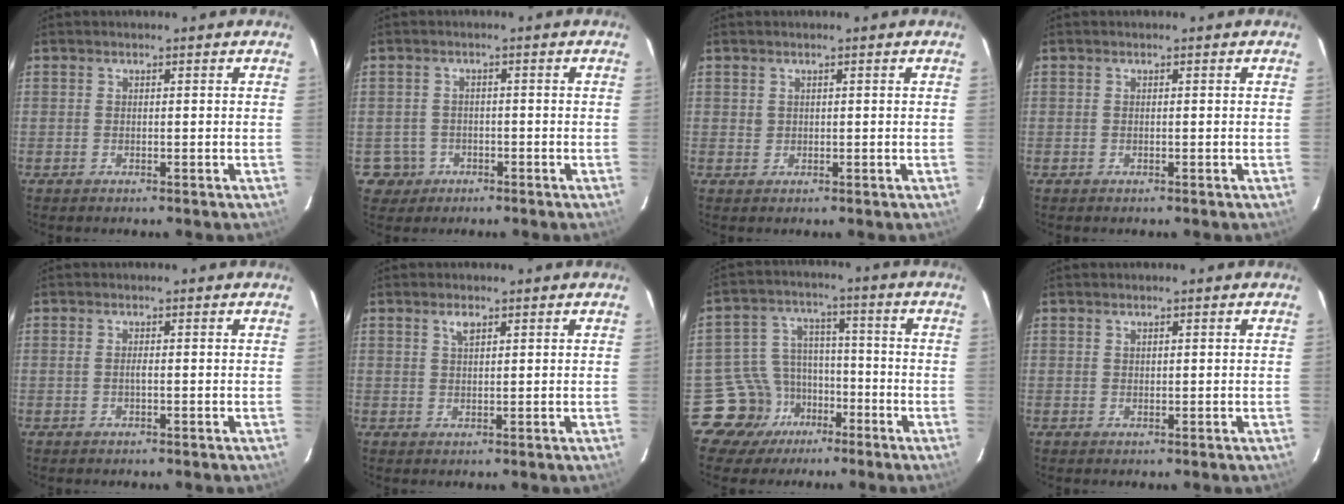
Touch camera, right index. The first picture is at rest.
{"total": 4.2, "force": [-1.5, 3.9, 0.1], "torque": [-0.008, 0.018, -0.021]}
{"total": 0.8, "force": [0.4, 0.7, 0.1], "torque": [-0.001, 0.004, 0.009]}
{"total": 0.0}
{"total": 0.8, "force": [-0.2, 0.0, 0.8], "torque": [-0.015, 0.001, -0.004]}
{"total": 2.0, "force": [1.2, 0.9, 1.4], "torque": [-0.025, 0.004, 0.022]}
{"total": 9.6, "force": [-6.0, 7.5, 0.0], "torque": [-0.017, 0.040, -0.098]}
{"total": 0.6, "force": [0.4, 0.4, 0.3], "torque": [-0.004, 0.002, 0.009]}